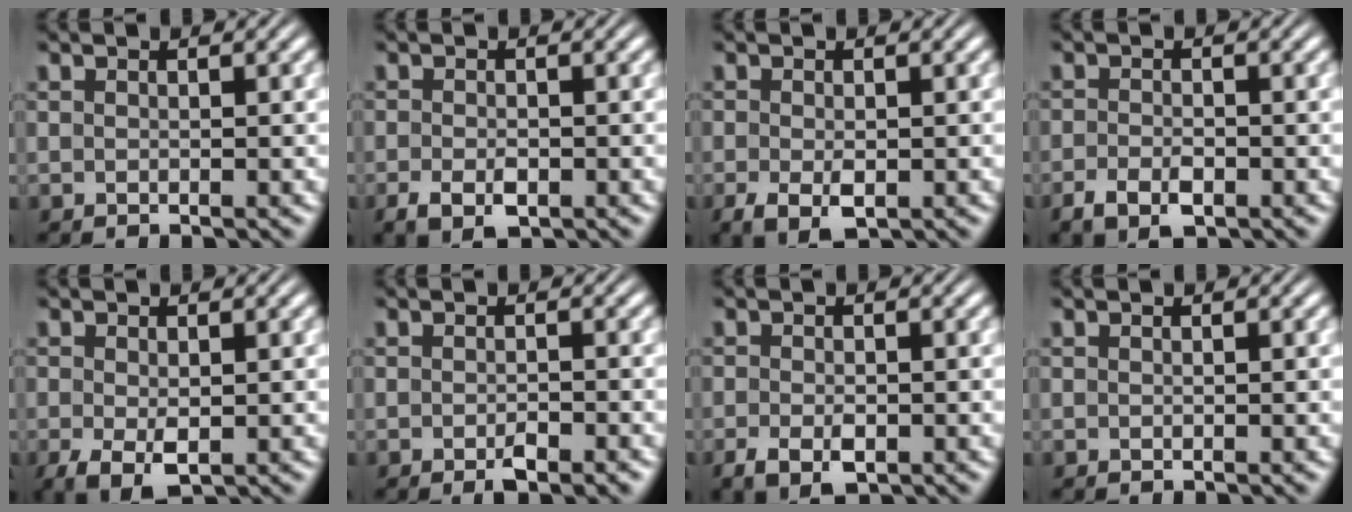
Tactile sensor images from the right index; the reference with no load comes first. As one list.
[{"total": 3.0, "force": [-1.5, 1.6, 2.0], "torque": [-0.039, -0.016, -0.018]}, {"total": 3.4, "force": [-1.6, 1.9, 2.4], "torque": [-0.051, -0.023, -0.013]}, {"total": 3.0, "force": [-1.8, 1.5, 1.8], "torque": [-0.034, -0.012, -0.027]}, {"total": 3.9, "force": [-1.7, 2.2, 2.8], "torque": [-0.060, -0.030, -0.012]}, {"total": 1.7, "force": [-1.2, 0.4, 1.1], "torque": [-0.015, 0.000, -0.022]}, {"total": 3.2, "force": [-1.6, 1.7, 2.1], "torque": [-0.042, -0.018, -0.018]}, {"total": 0.0}]